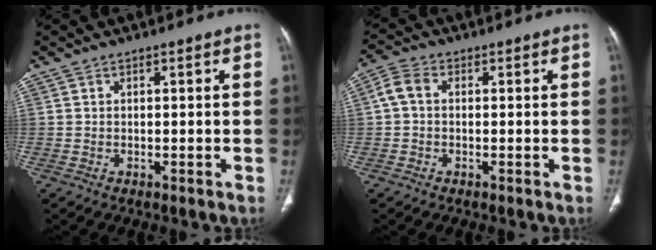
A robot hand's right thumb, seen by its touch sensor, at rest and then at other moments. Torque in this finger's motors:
{"motor_torque": [-0.01, 0.04, 0.34, -0.27, 0.04]}